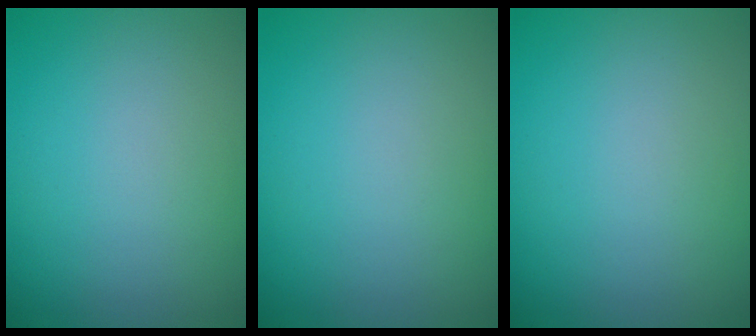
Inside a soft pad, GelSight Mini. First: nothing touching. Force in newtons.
{"total": 0.0}
{"total": 0.0}